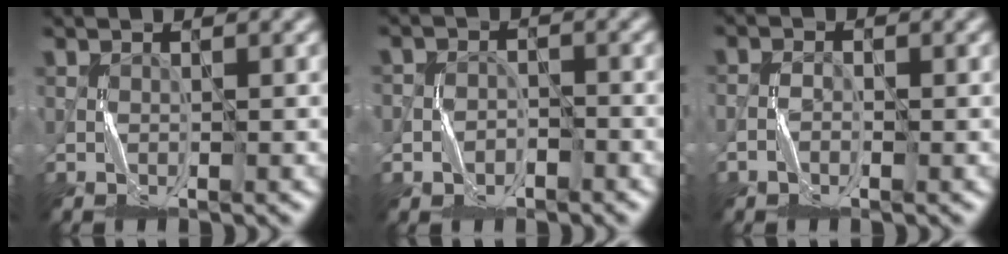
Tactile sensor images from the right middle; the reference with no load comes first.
{"total": 2.3, "force": [-1.4, 1.8, 0.0], "torque": [0.018, 0.009, -0.033]}
{"total": 1.2, "force": [-1.0, 0.6, 0.2], "torque": [-0.004, 0.008, -0.020]}